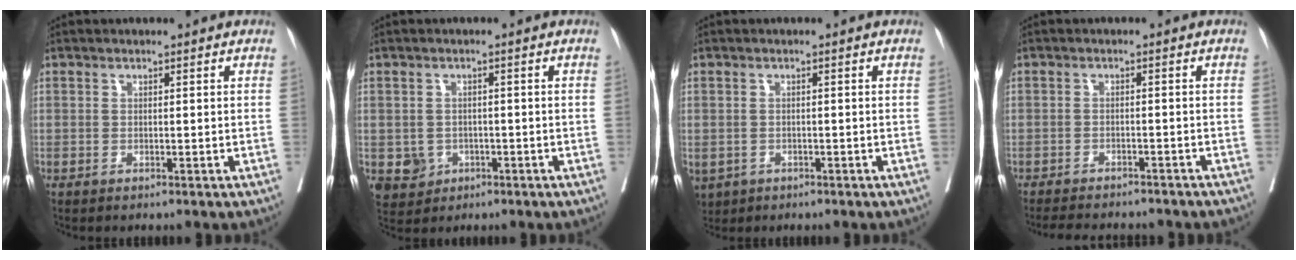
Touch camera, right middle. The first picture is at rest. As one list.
[{"total": 4.0, "force": [-1.2, 3.7, 0.8], "torque": [-0.008, 0.005, -0.011]}, {"total": 6.0, "force": [-2.8, 4.8, 2.2], "torque": [-0.063, -0.005, -0.038]}, {"total": 11.5, "force": [-10.3, 2.7, 4.4], "torque": [-0.065, -0.008, -0.127]}]